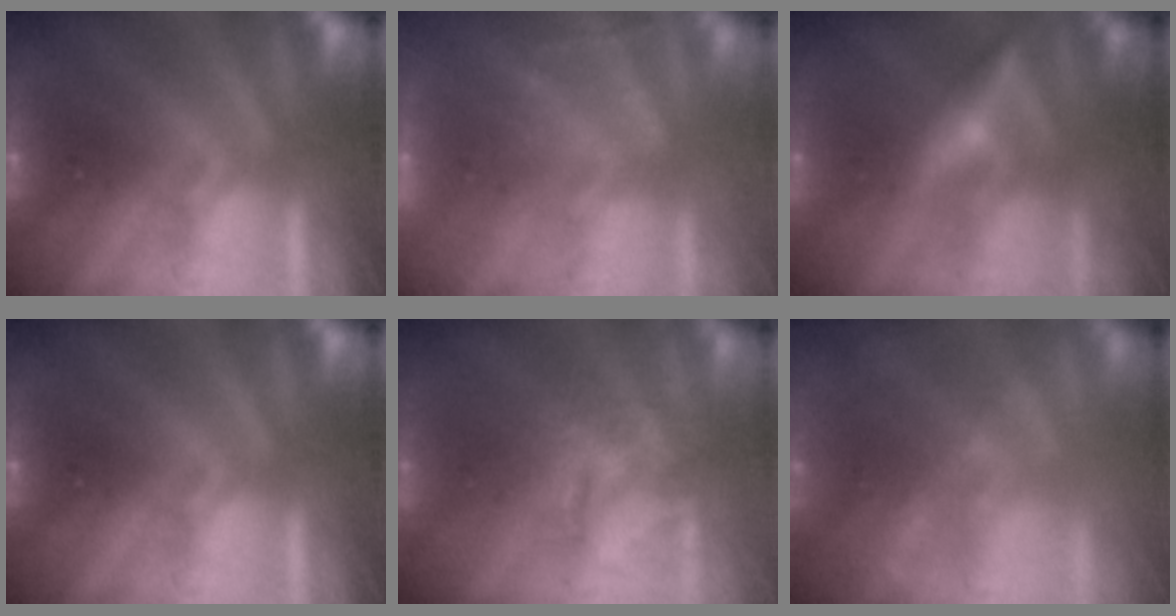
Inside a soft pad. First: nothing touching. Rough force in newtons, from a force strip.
{"total": 2.9}
{"total": 2.4}
{"total": 0.0}
{"total": 4.2}
{"total": 7.6}